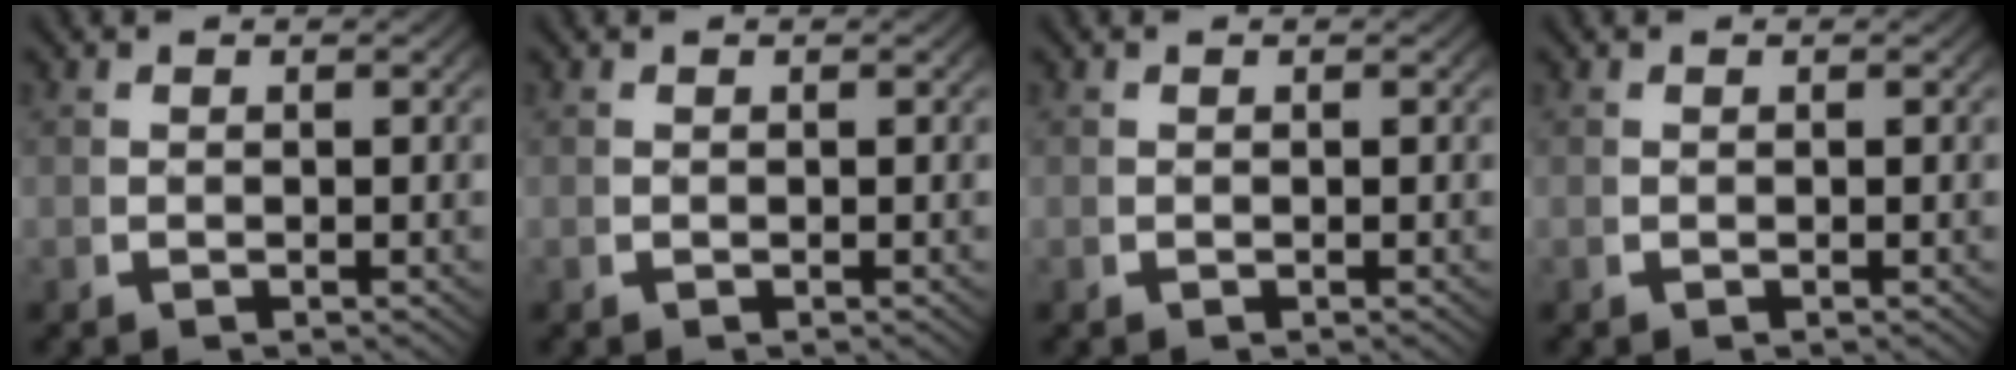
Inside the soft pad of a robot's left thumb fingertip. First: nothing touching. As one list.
[{"total": 0.0}, {"total": 0.0}, {"total": 0.0}]